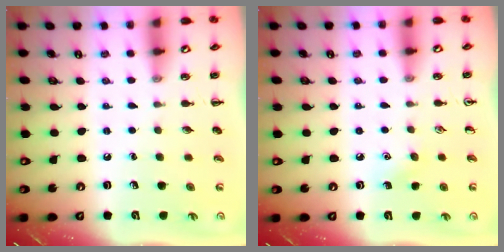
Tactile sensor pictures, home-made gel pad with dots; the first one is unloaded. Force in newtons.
{"total": 4.4, "press": 4.2, "slide": 1.4}